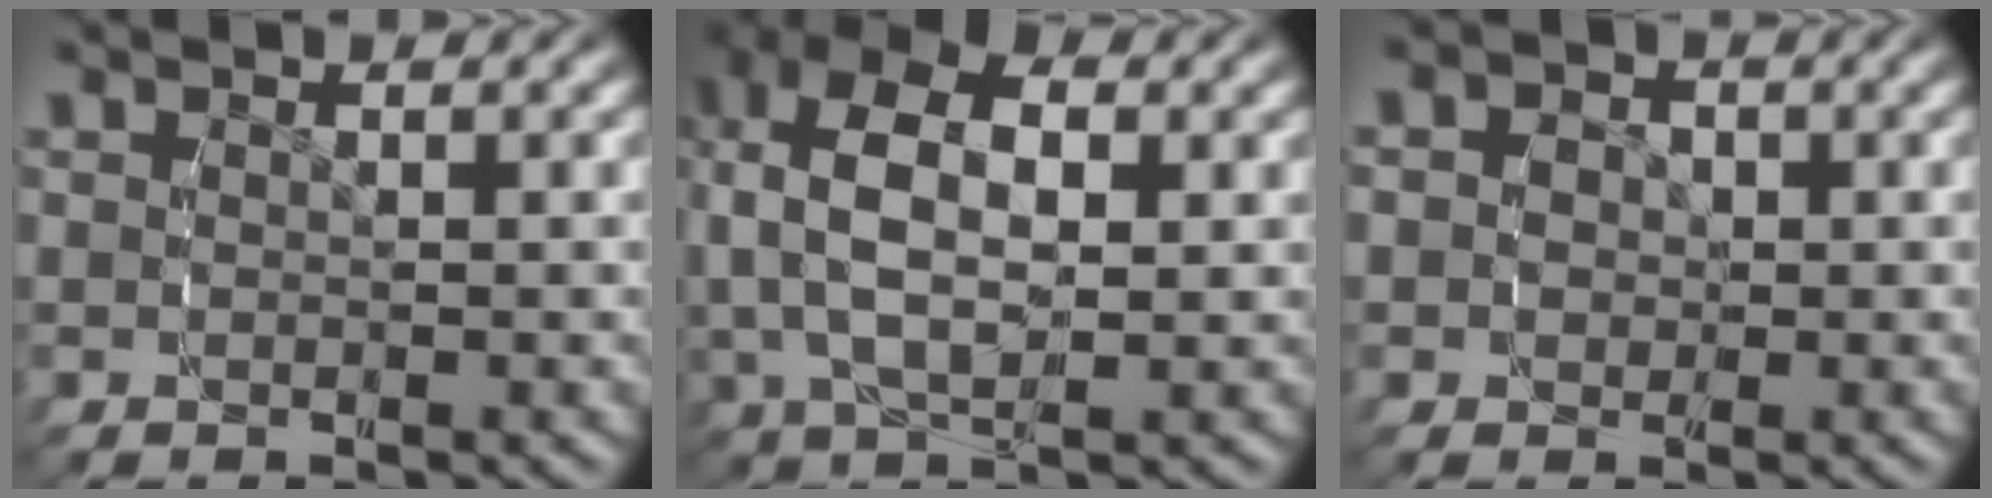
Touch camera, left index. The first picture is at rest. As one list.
[{"total": 8.2, "force": [1.6, 5.1, 6.2], "torque": [-0.138, -0.009, 0.028]}, {"total": 3.2, "force": [0.1, 3.0, 1.0], "torque": [-0.026, -0.008, -0.001]}]